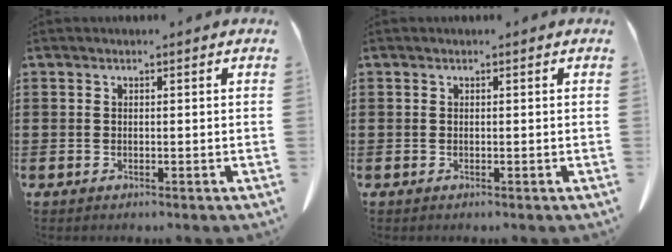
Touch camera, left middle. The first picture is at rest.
{"total": 0.0}